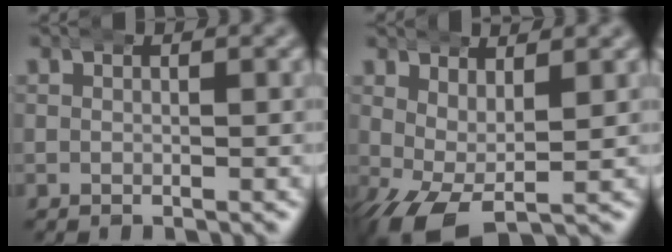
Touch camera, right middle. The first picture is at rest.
{"total": 5.6, "force": [-2.2, 3.0, 4.2], "torque": [-0.095, -0.036, -0.018]}